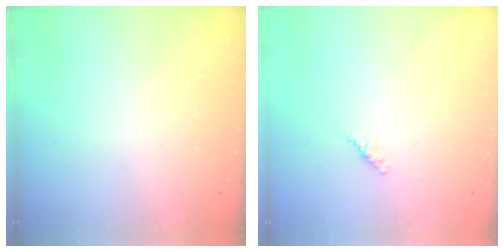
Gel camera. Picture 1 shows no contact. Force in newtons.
{"total": 1.8, "press": 1.7, "slide": 0.6}